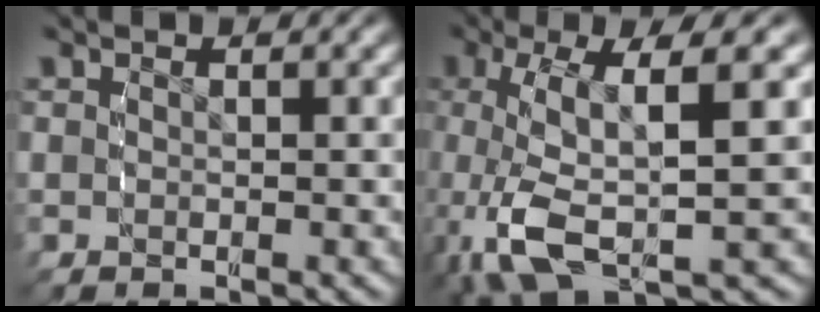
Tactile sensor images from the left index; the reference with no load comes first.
{"total": 7.5, "force": [-1.3, 3.5, 6.6], "torque": [-0.141, -0.020, -0.006]}